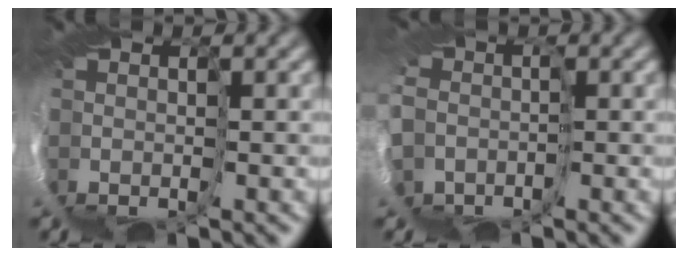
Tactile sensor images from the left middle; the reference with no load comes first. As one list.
[{"total": 4.8, "force": [-2.9, 3.7, 0.9], "torque": [-0.050, -0.017, -0.043]}]